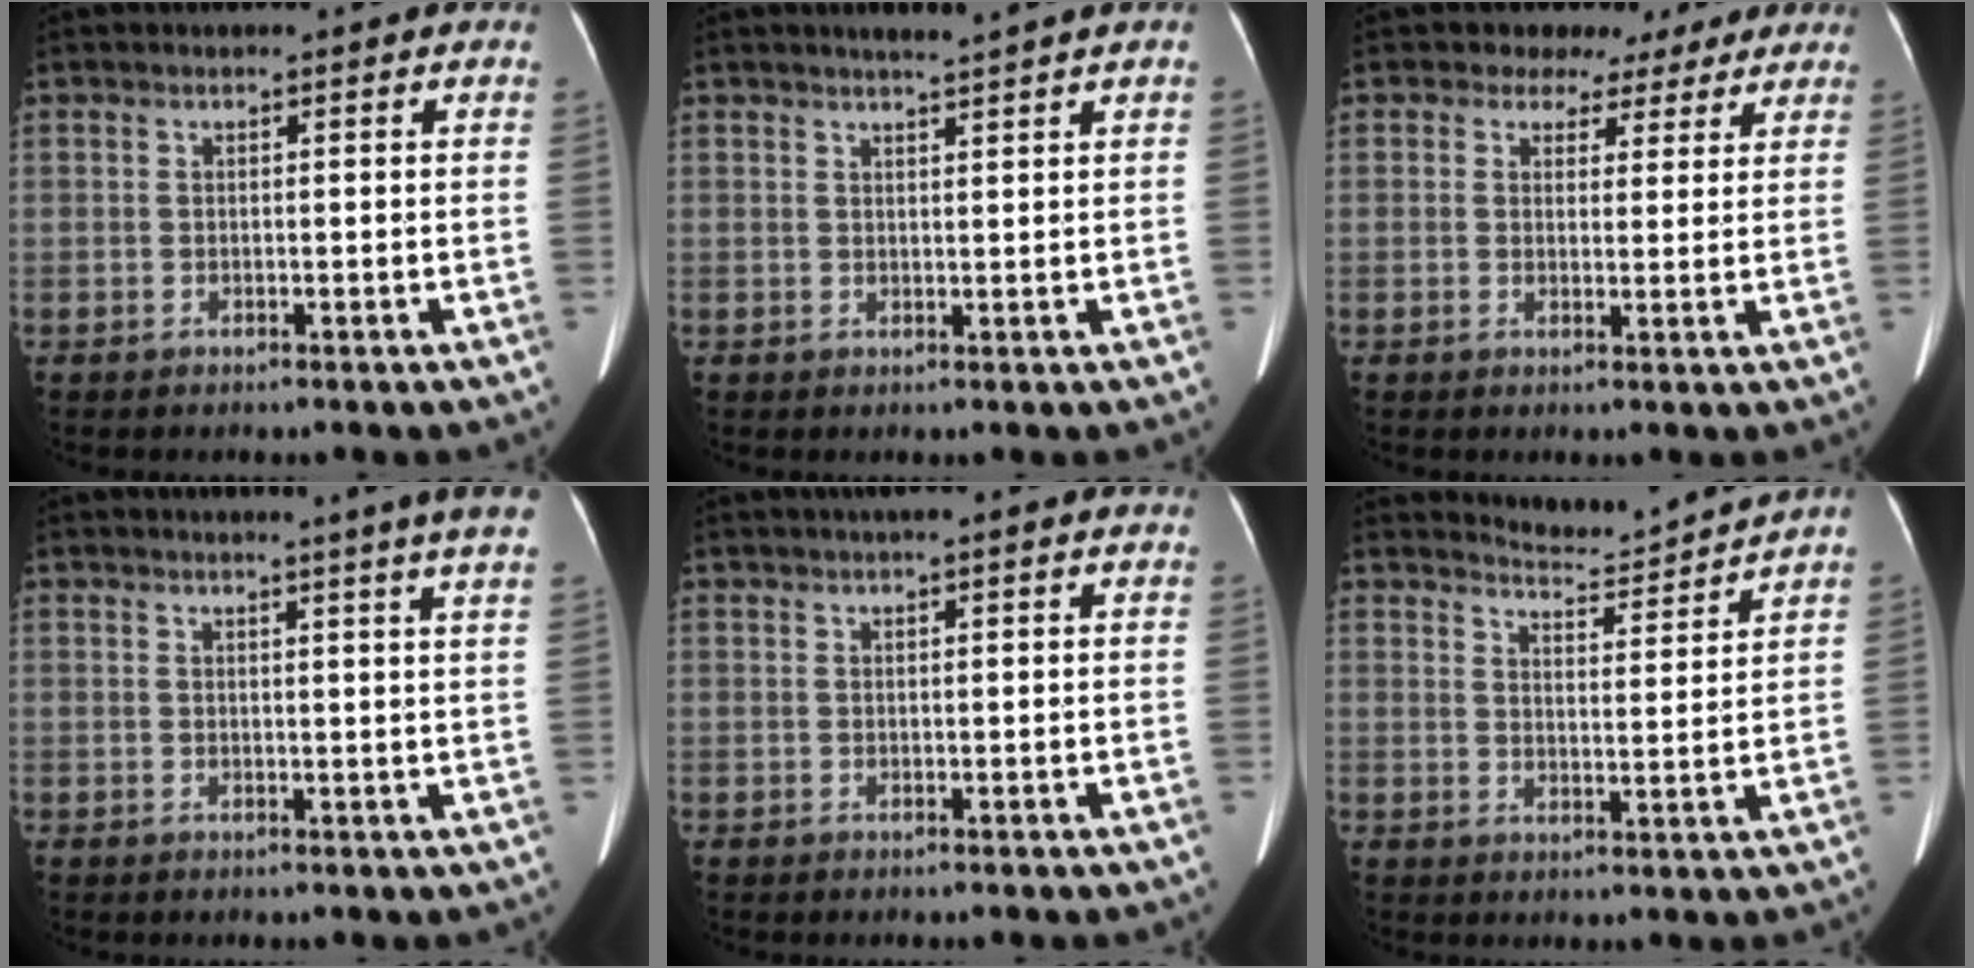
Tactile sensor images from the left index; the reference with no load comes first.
{"total": 2.4, "force": [2.0, -0.8, 1.1], "torque": [-0.011, 0.000, 0.031]}
{"total": 6.1, "force": [4.7, 3.9, 0.6], "torque": [0.001, 0.010, 0.044]}
{"total": 5.6, "force": [4.2, -1.3, 3.4], "torque": [-0.042, -0.004, 0.037]}
{"total": 3.0, "force": [2.1, 0.1, 2.2], "torque": [-0.033, 0.025, 0.032]}
{"total": 5.3, "force": [5.1, -1.3, -1.0], "torque": [-0.001, -0.021, 0.081]}